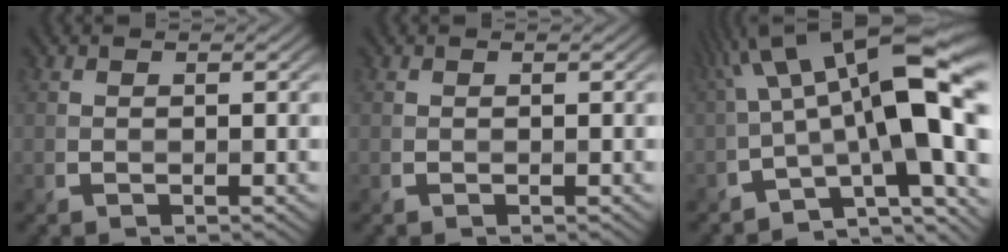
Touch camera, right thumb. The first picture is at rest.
{"total": 0.0}
{"total": 17.1, "force": [-0.7, 6.0, 16.0], "torque": [-0.225, 0.031, -0.016]}